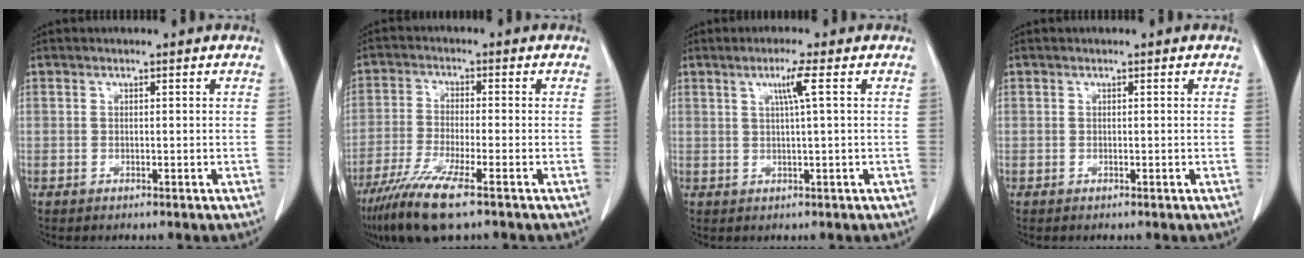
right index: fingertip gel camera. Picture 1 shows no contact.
{"total": 9.4, "force": [-6.0, 0.6, 7.2], "torque": [-0.143, -0.026, -0.110]}
{"total": 3.3, "force": [1.1, -0.8, 3.0], "torque": [-0.060, 0.001, 0.021]}
{"total": 0.0}